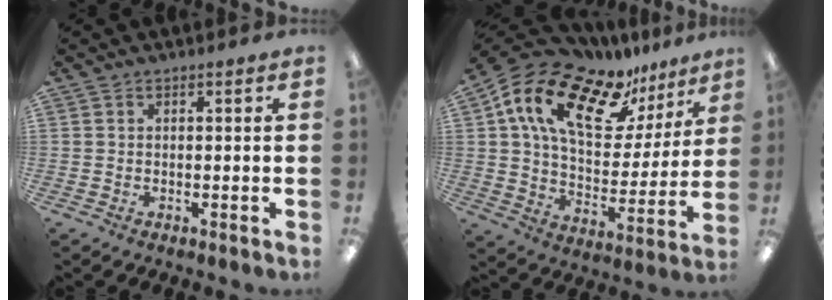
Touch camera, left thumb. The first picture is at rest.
{"total": 19.4, "force": [12.0, 9.6, 11.9], "torque": [-0.214, -0.061, 0.212]}